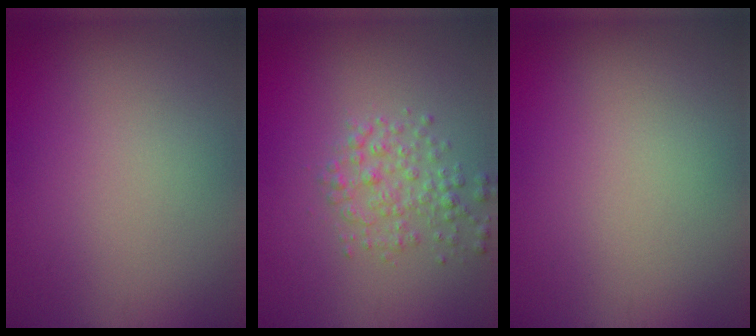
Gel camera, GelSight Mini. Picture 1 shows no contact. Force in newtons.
{"total": 2.5, "press": 2.5, "slide": 0.1}
{"total": 0.0}